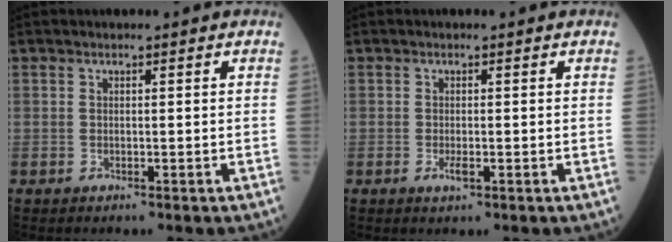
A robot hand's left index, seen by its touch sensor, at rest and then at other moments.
{"total": 1.4, "force": [-0.7, 0.4, 1.2], "torque": [-0.022, -0.002, -0.009]}